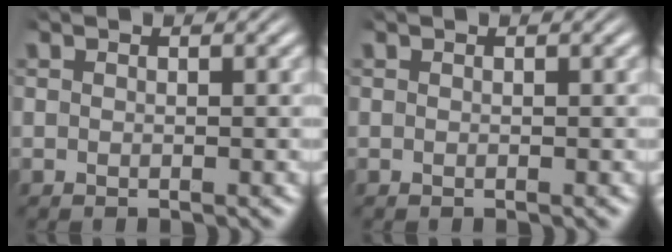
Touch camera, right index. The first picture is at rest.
{"total": 0.0}